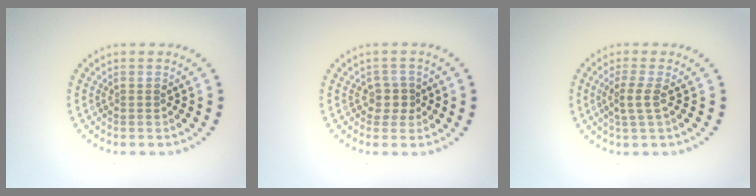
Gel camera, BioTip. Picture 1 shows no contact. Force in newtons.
{"total": 1.7, "press": 1.4, "slide": 1.0}
{"total": 1.9, "press": 1.4, "slide": 1.2}